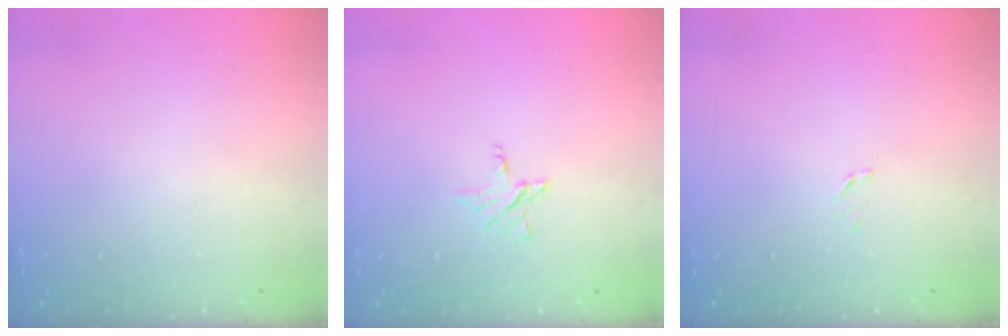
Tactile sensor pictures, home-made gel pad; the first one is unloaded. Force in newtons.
{"total": 3.6, "press": 3.6, "slide": 0.4}
{"total": 1.4, "press": 1.4, "slide": 0.2}